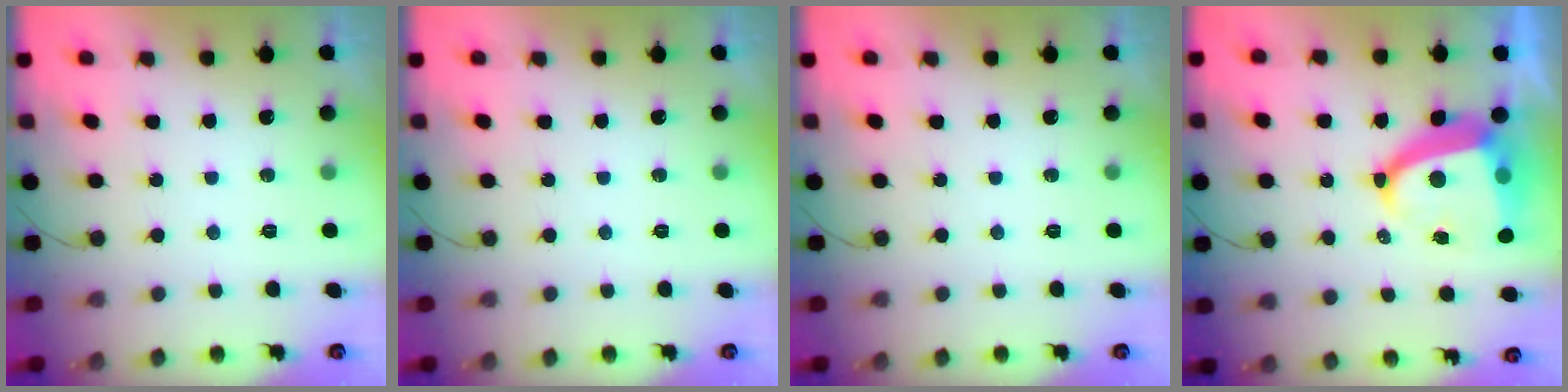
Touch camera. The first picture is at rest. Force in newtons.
{"total": 0.0}
{"total": 0.0}
{"total": 14.0, "press": 13.9, "slide": 1.5}